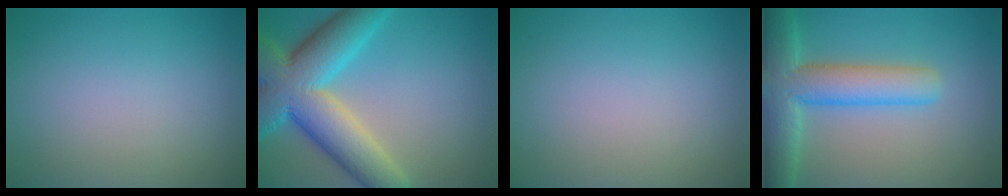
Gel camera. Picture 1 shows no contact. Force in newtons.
{"total": 11.3, "press": 11.3, "slide": 0.5}
{"total": 0.0}
{"total": 7.6, "press": 7.6, "slide": 0.4}